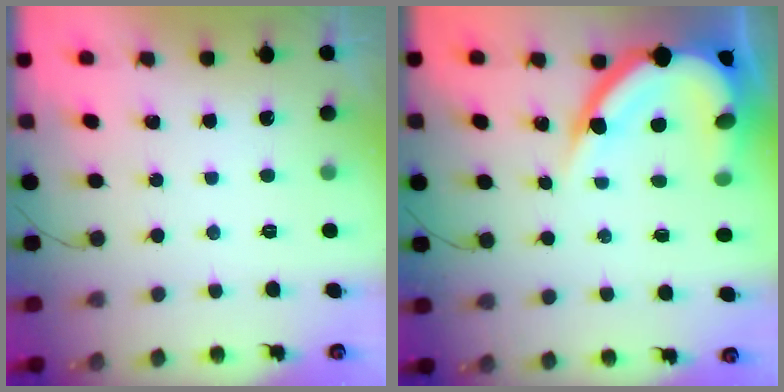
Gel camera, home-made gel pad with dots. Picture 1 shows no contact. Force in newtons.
{"total": 15.6, "press": 15.5, "slide": 1.5}